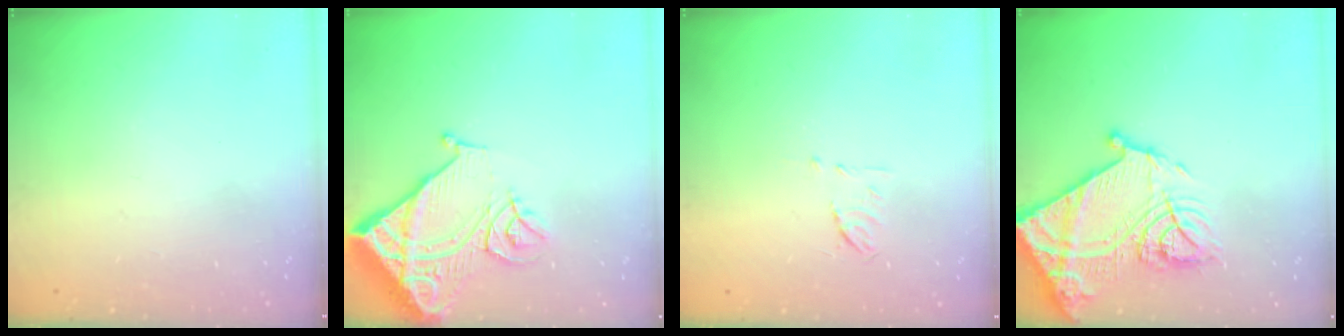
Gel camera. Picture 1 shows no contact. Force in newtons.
{"total": 15.0, "press": 14.9, "slide": 1.9}
{"total": 5.3, "press": 5.2, "slide": 0.8}
{"total": 22.6, "press": 22.5, "slide": 2.0}